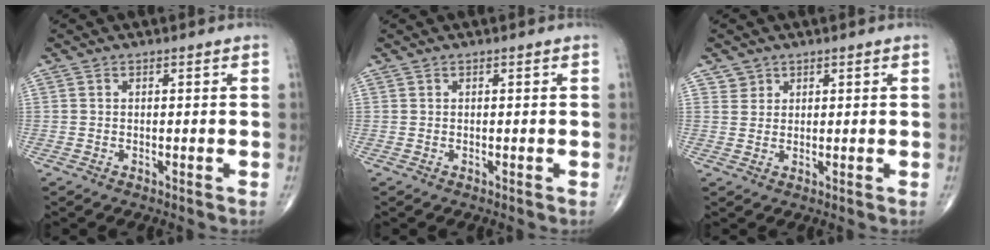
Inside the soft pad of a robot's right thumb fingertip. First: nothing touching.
{"total": 0.0}
{"total": 2.1, "force": [1.2, 1.6, -0.1], "torque": [0.022, -0.005, 0.013]}